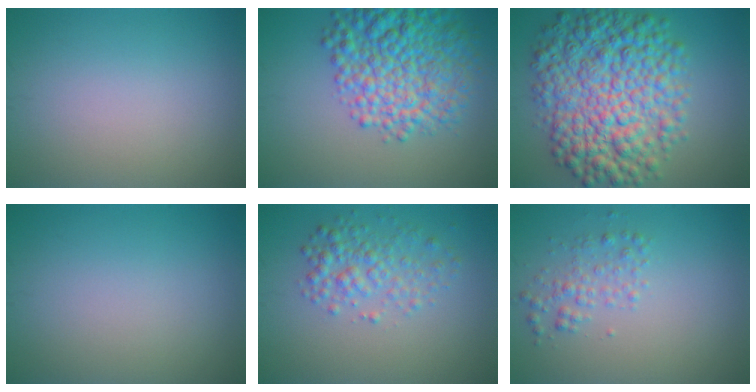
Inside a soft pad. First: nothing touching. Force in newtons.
{"total": 9.1, "press": 9.1, "slide": 0.4}
{"total": 11.3, "press": 11.3, "slide": 0.1}
{"total": 0.0}
{"total": 3.2, "press": 3.2, "slide": 0.1}
{"total": 1.9, "press": 1.9, "slide": 0.1}